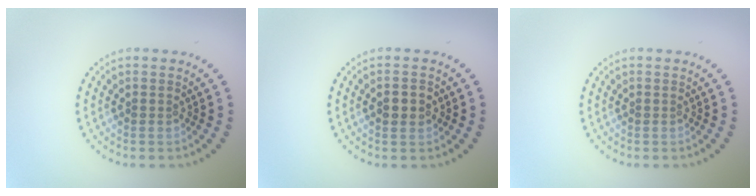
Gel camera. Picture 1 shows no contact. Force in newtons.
{"total": 2.5, "press": 2.5, "slide": 0.3}
{"total": 0.0}